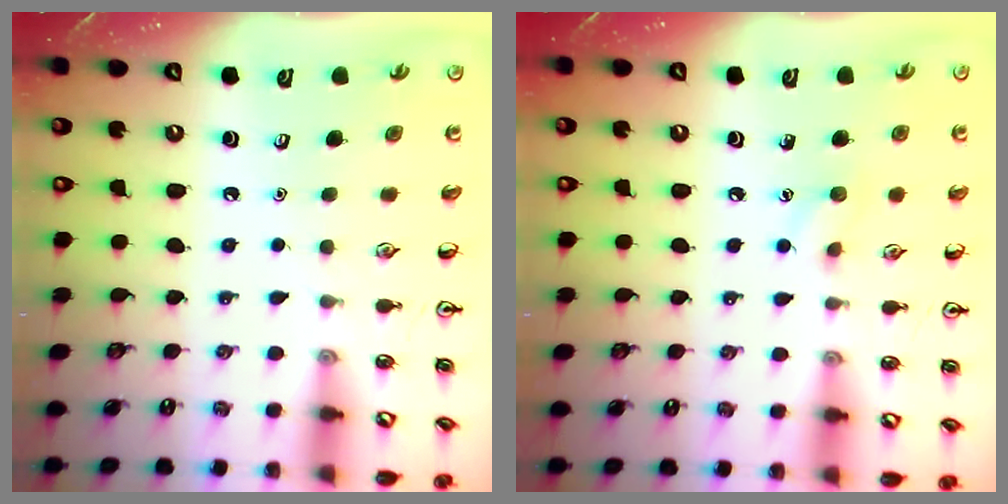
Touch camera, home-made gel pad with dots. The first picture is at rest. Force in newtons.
{"total": 5.3, "press": 5.2, "slide": 1.1}